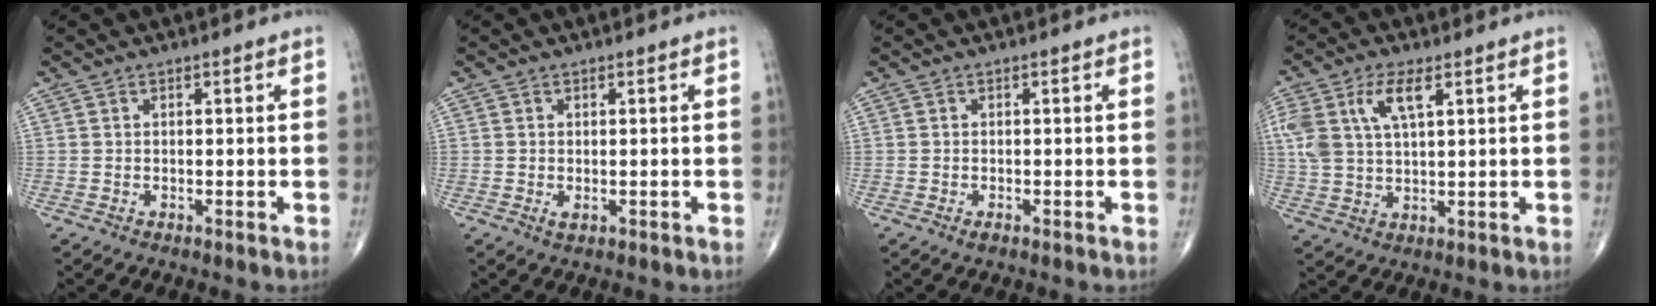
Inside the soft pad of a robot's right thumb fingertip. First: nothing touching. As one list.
[{"total": 0.9, "force": [-0.2, 0.4, 0.8], "torque": [-0.012, -0.003, 0.000]}, {"total": 0.8, "force": [-0.5, 0.3, 0.6], "torque": [-0.010, -0.002, -0.006]}, {"total": 9.6, "force": [3.9, 4.3, 7.6], "torque": [-0.172, 0.002, 0.080]}]